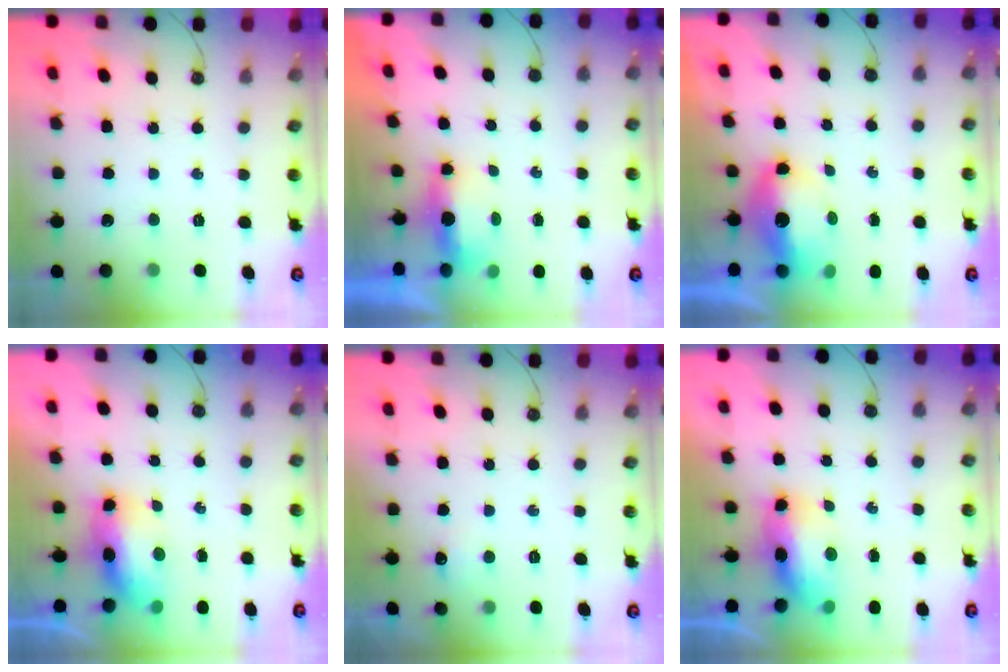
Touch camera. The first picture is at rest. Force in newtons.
{"total": 6.6, "press": 5.4, "slide": 3.9}
{"total": 8.2, "press": 8.2, "slide": 0.4}
{"total": 9.7, "press": 9.5, "slide": 1.5}
{"total": 5.0, "press": 4.9, "slide": 0.8}
{"total": 9.7, "press": 9.5, "slide": 1.5}